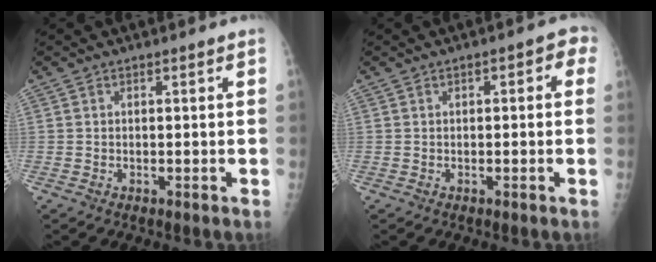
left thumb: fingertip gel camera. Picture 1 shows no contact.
{"total": 3.5, "force": [0.6, 1.7, 3.0], "torque": [-0.023, 0.012, -0.001]}